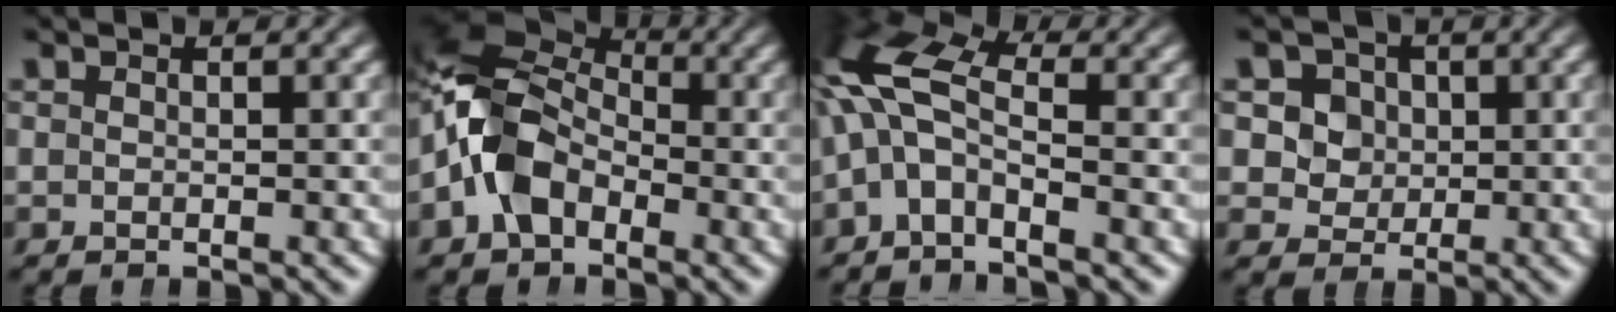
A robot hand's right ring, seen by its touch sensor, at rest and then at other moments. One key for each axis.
{"total": 8.3, "fx": 0.6, "fy": 6.3, "fz": 5.5, "tx": -0.133, "ty": -0.006, "tz": 0.010}
{"total": 7.6, "fx": -0.1, "fy": 5.8, "fz": 4.9, "tx": -0.122, "ty": -0.015, "tz": -0.006}
{"total": 7.7, "fx": 1.5, "fy": 7.0, "fz": 2.9, "tx": -0.066, "ty": -0.015, "tz": 0.024}